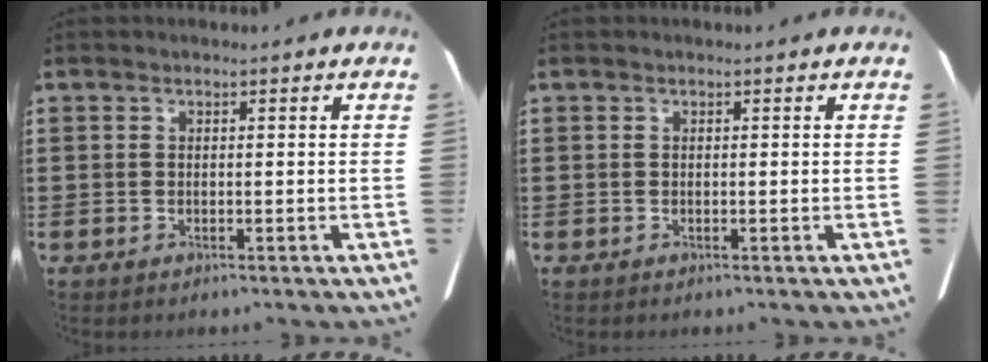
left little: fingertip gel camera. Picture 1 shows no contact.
{"total": 0.0}